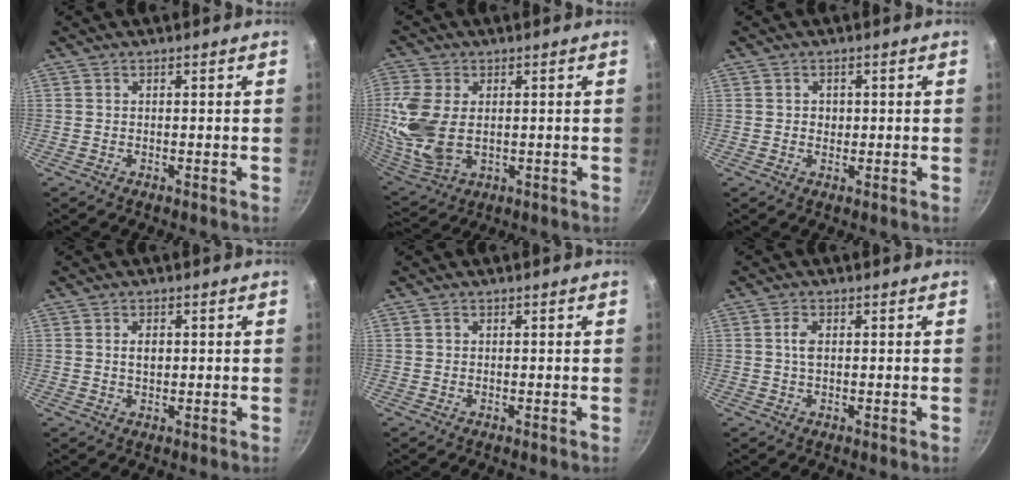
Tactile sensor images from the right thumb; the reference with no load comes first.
{"total": 13.5, "force": [0.5, 8.5, 10.5], "torque": [-0.245, -0.008, 0.023]}
{"total": 1.6, "force": [0.2, 1.4, 0.7], "torque": [0.000, 0.000, 0.003]}
{"total": 2.4, "force": [0.4, 1.5, 1.8], "torque": [-0.024, -0.003, 0.007]}
{"total": 0.6, "force": [0.1, 0.6, 0.3], "torque": [0.000, 0.002, 0.002]}
{"total": 2.4, "force": [0.4, 1.2, 2.0], "torque": [-0.040, 0.001, 0.003]}